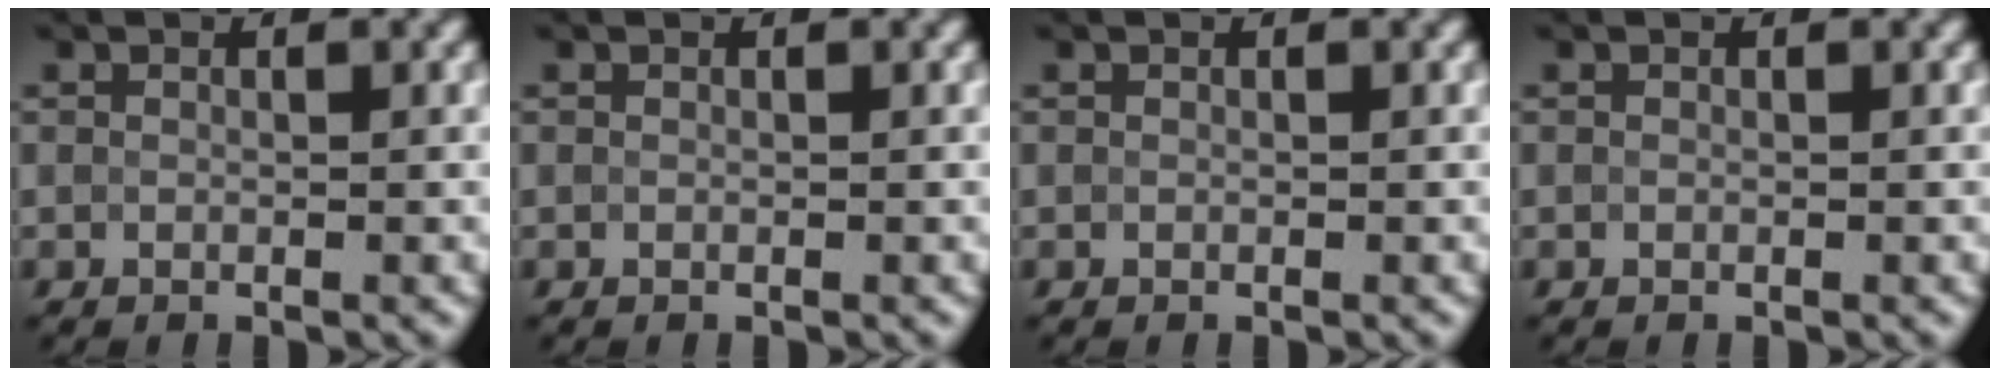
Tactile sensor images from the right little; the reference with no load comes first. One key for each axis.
{"total": 0.0}
{"total": 0.0}
{"total": 0.0}